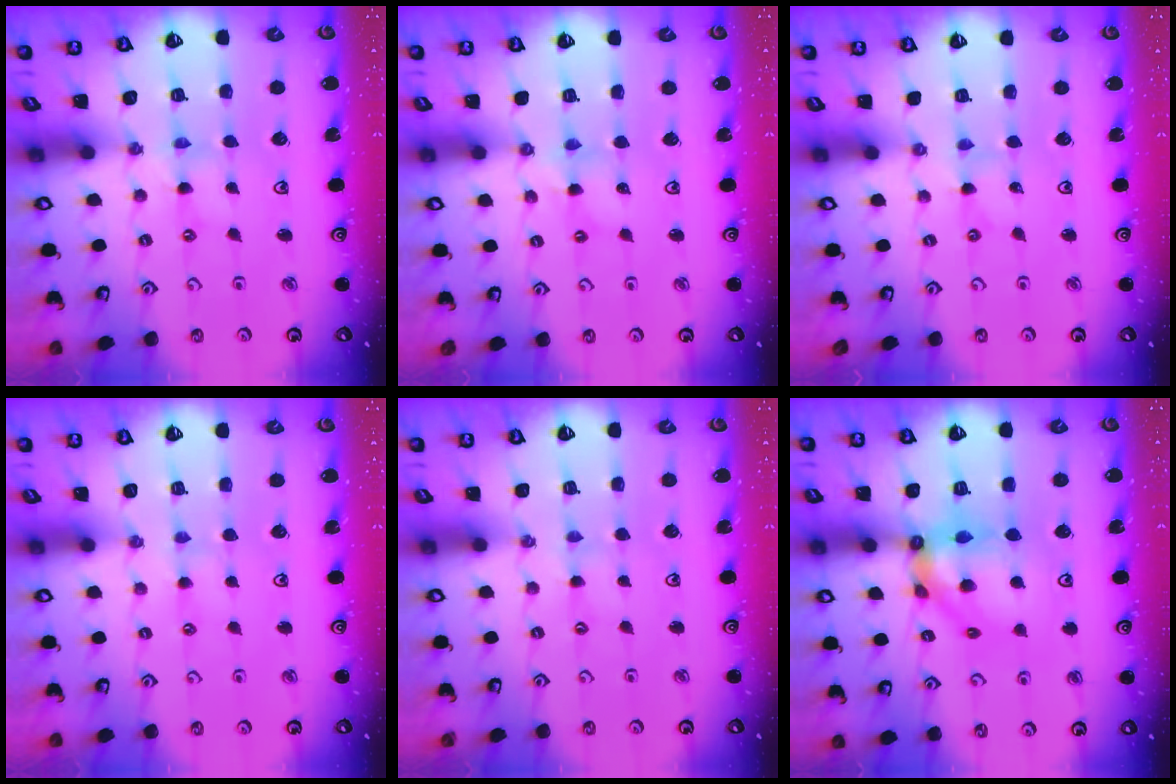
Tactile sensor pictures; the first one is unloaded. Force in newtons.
{"total": 3.0, "press": 3.0, "slide": 0.3}
{"total": 0.0}
{"total": 2.1, "press": 2.1, "slide": 0.3}
{"total": 1.5, "press": 1.5, "slide": 0.3}
{"total": 11.7, "press": 11.6, "slide": 1.4}